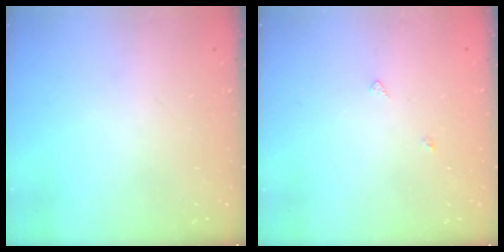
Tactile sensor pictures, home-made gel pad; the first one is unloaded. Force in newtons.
{"total": 4.4, "press": 4.4, "slide": 0.4}